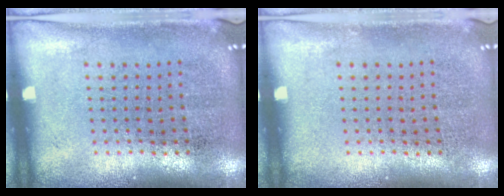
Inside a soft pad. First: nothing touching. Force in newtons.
{"total": 0.0}